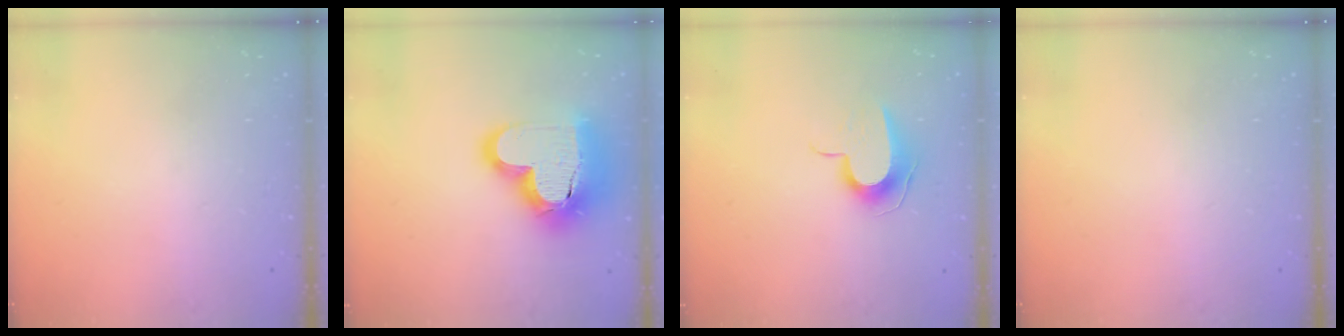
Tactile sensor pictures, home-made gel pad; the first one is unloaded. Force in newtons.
{"total": 23.9, "press": 23.8, "slide": 2.0}
{"total": 9.4, "press": 9.4, "slide": 0.5}
{"total": 0.0}